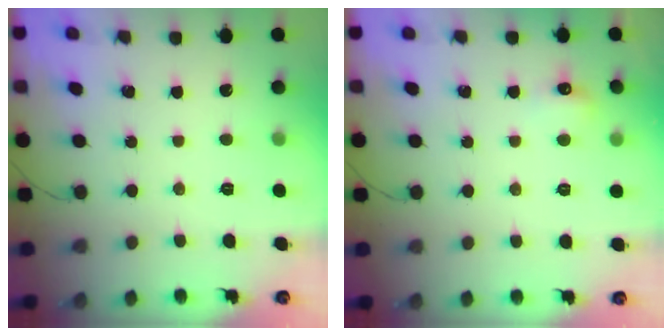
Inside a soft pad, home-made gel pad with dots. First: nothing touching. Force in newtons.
{"total": 4.8, "press": 4.6, "slide": 1.3}